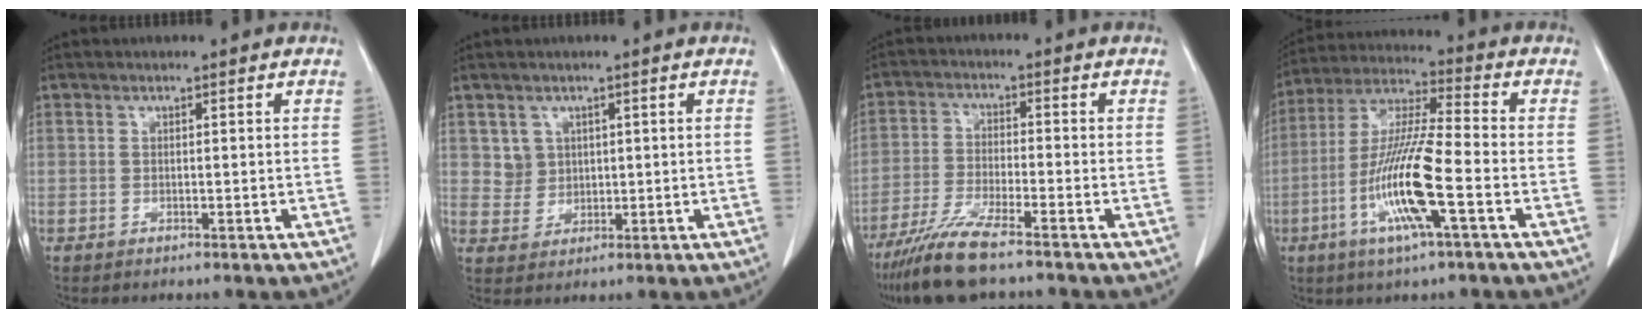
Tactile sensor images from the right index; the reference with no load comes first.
{"total": 3.3, "force": [1.3, 3.1, 0.2], "torque": [0.001, 0.004, 0.028]}
{"total": 8.5, "force": [-6.7, 0.3, 5.2], "torque": [-0.107, -0.027, -0.127]}
{"total": 13.9, "force": [-4.5, 0.7, 13.1], "torque": [-0.268, -0.008, -0.091]}